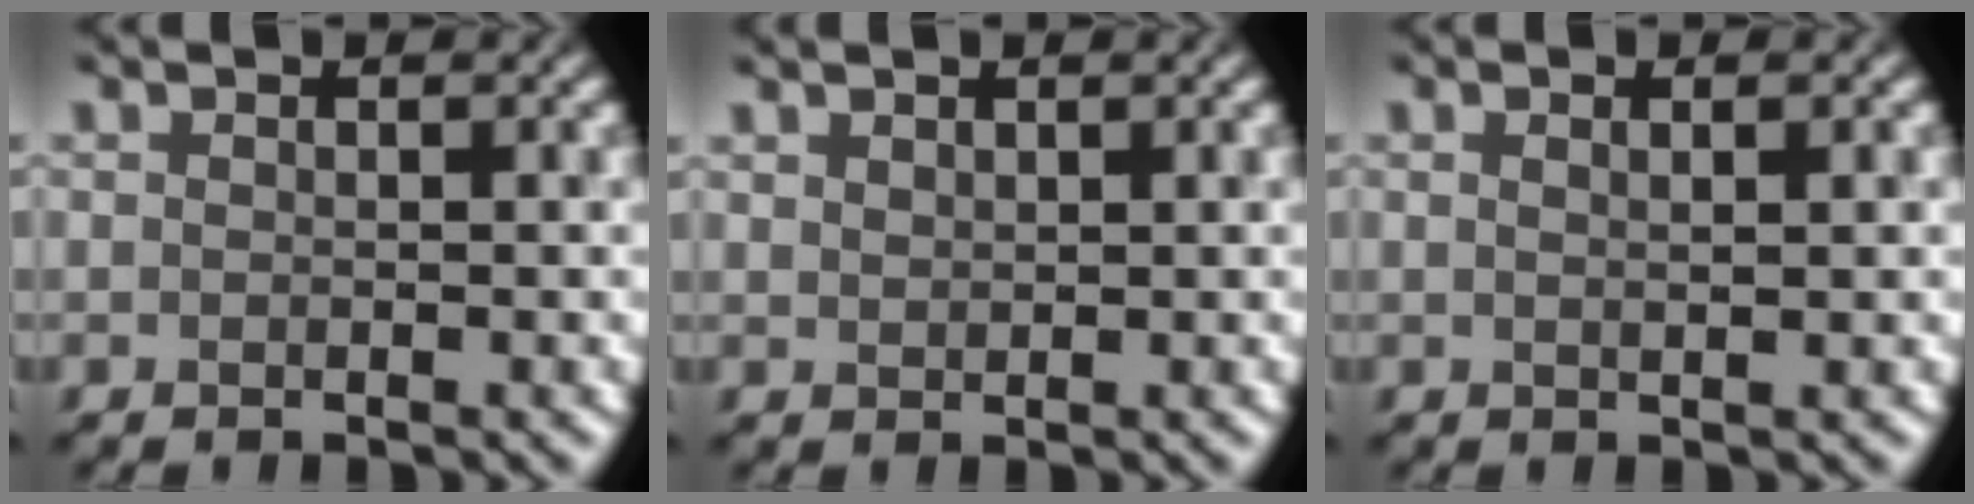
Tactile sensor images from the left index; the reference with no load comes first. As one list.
[{"total": 1.1, "force": [0.9, 0.4, 0.3], "torque": [-0.008, 0.001, 0.022]}, {"total": 1.7, "force": [0.8, 0.6, 1.4], "torque": [-0.013, -0.001, 0.005]}]